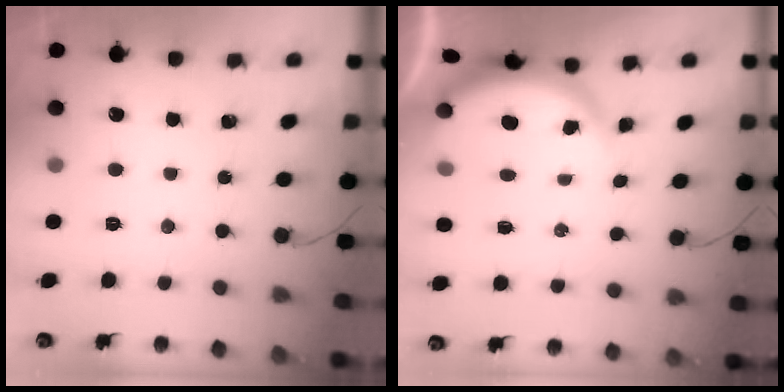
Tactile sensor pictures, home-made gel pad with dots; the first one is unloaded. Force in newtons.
{"total": 3.7, "press": 3.6, "slide": 0.6}